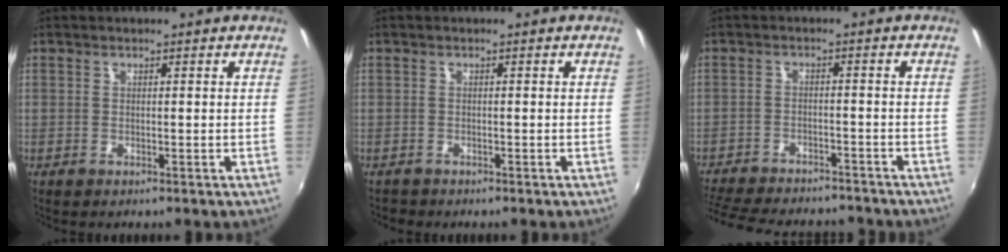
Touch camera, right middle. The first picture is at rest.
{"total": 1.1, "force": [-1.0, 0.5, 0.0], "torque": [-0.005, -0.001, -0.019]}
{"total": 18.0, "force": [-15.4, 5.6, 7.3], "torque": [-0.168, -0.017, -0.223]}